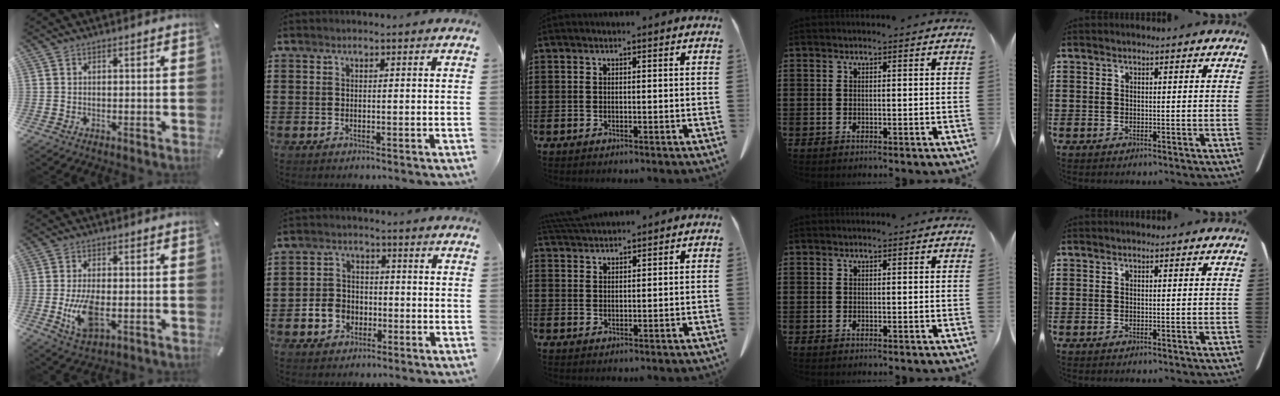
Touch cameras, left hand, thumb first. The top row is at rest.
{"thumb": {"total": 9.3, "force": [-1.6, 4.7, 7.9], "torque": [-0.174, -0.017, -0.030]}, "index": {"total": 4.6, "force": [-1.9, 3.7, 2.0], "torque": [-0.050, 0.008, -0.039]}, "middle": {"total": 2.8, "force": [2.8, 0.1, 0.5], "torque": [-0.018, -0.003, 0.054]}}